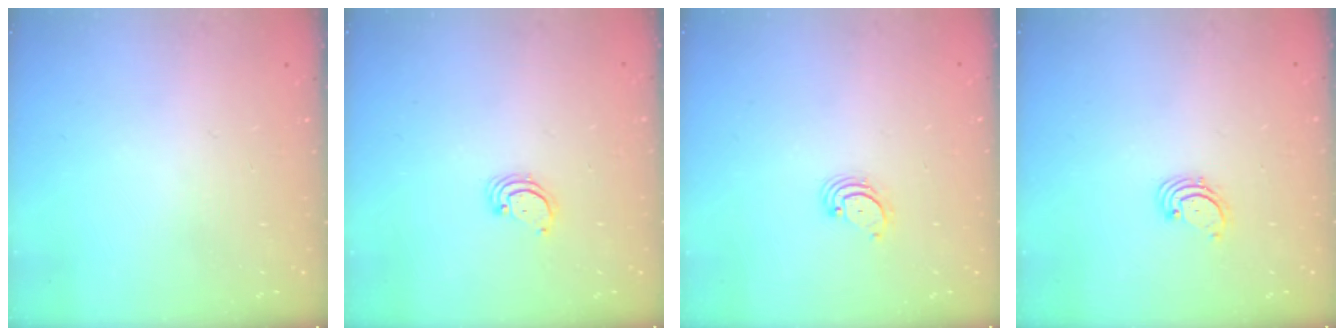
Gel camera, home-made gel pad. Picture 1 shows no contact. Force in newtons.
{"total": 2.5, "press": 2.5, "slide": 0.2}
{"total": 2.7, "press": 2.7, "slide": 0.3}
{"total": 1.7, "press": 1.7, "slide": 0.2}